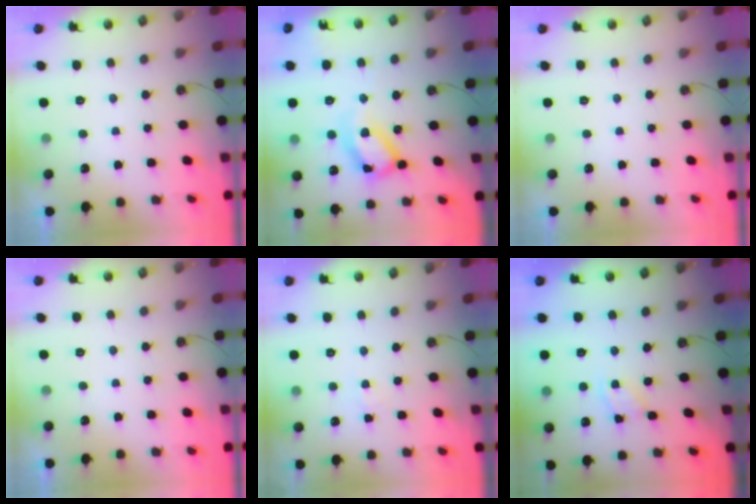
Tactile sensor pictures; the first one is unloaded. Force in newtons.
{"total": 18.5, "press": 18.4, "slide": 1.6}
{"total": 0.0}
{"total": 0.0}
{"total": 2.3, "press": 2.3, "slide": 0.4}
{"total": 1.8, "press": 1.8, "slide": 0.3}